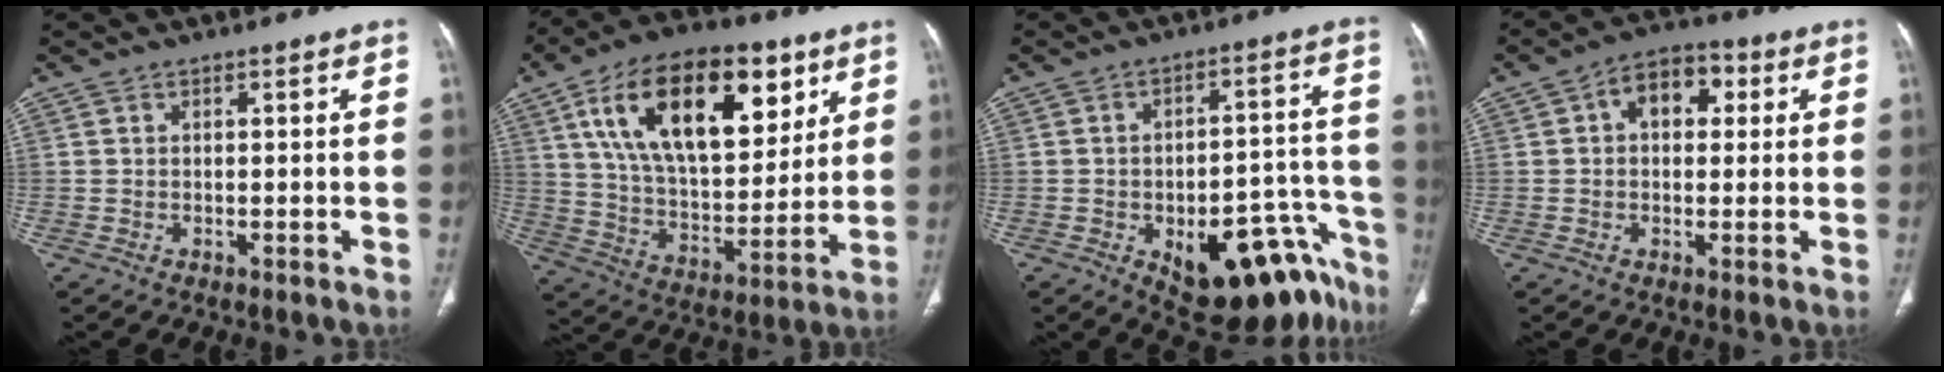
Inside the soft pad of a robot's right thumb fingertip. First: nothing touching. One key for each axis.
{"total": 27.0, "fx": 11.6, "fy": 13.9, "fz": 20.0, "tx": -0.304, "ty": -0.019, "tz": 0.197}
{"total": 19.8, "fx": -11.0, "fy": 9.1, "fz": 13.8, "tx": -0.103, "ty": 0.090, "tz": -0.139}
{"total": 8.3, "fx": 2.0, "fy": 5.6, "fz": 5.8, "tx": -0.057, "ty": 0.016, "tz": 0.023}